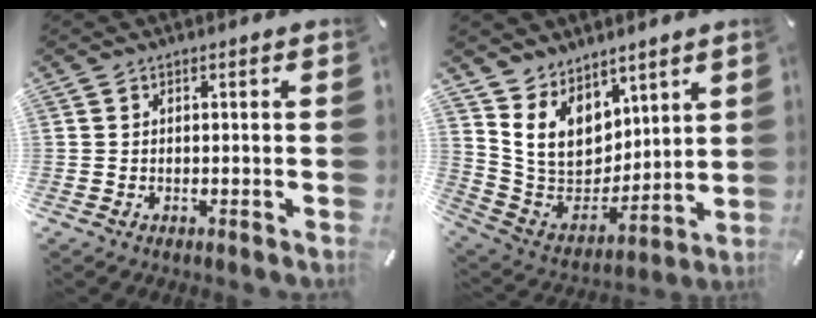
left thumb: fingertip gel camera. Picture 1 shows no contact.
{"total": 12.7, "force": [6.8, 9.9, 4.1], "torque": [-0.087, -0.056, 0.143]}